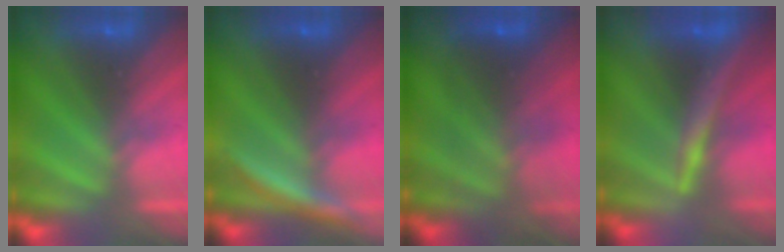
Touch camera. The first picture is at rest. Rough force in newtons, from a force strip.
{"total": 3.4}
{"total": 9.7}
{"total": 4.5}